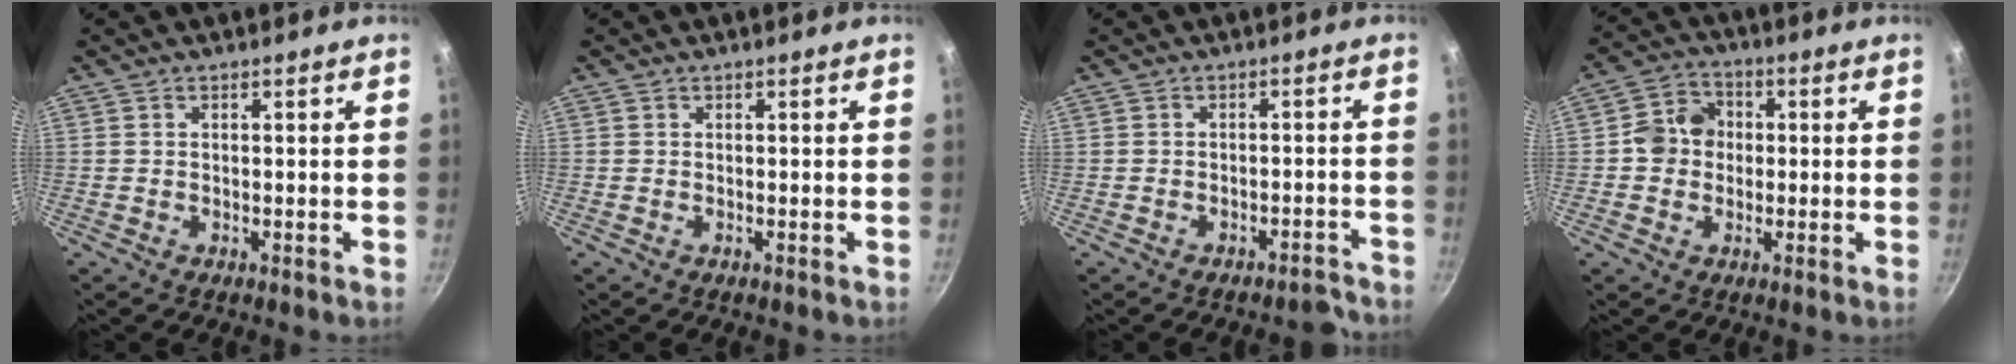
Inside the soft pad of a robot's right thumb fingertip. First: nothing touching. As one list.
[{"total": 0.0}, {"total": 3.9, "force": [-3.5, 1.2, 1.1], "torque": [0.010, 0.049, -0.028]}, {"total": 7.1, "force": [-0.1, 6.3, 3.2], "torque": [-0.021, 0.017, -0.017]}]